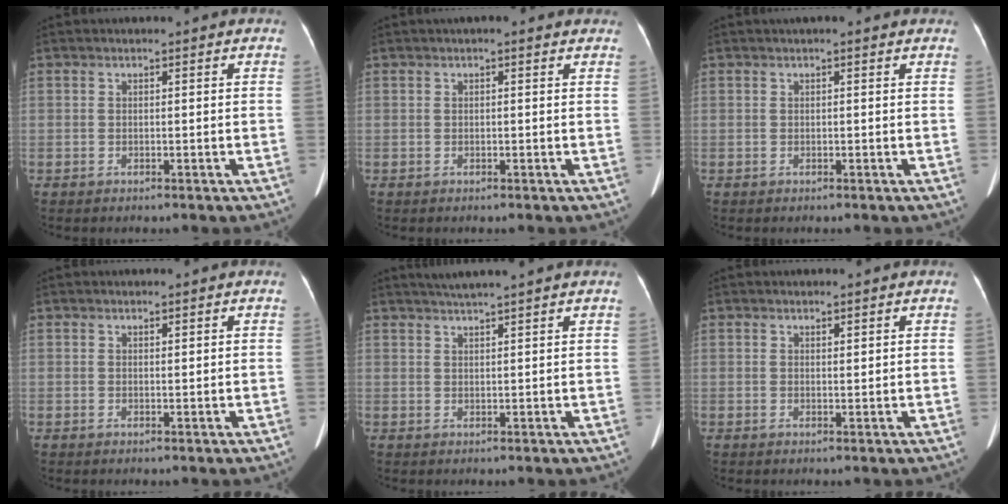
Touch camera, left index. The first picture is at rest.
{"total": 2.4, "force": [1.8, 0.5, 1.5], "torque": [-0.016, 0.022, 0.019]}
{"total": 2.7, "force": [2.1, 0.4, 1.7], "torque": [-0.020, 0.025, 0.026]}
{"total": 0.5, "force": [0.4, 0.1, 0.3], "torque": [-0.006, -0.004, 0.006]}
{"total": 4.9, "force": [4.3, -0.9, 2.3], "torque": [-0.036, 0.021, 0.067]}
{"total": 1.0, "force": [0.7, 0.3, 0.6], "torque": [-0.010, -0.004, 0.012]}